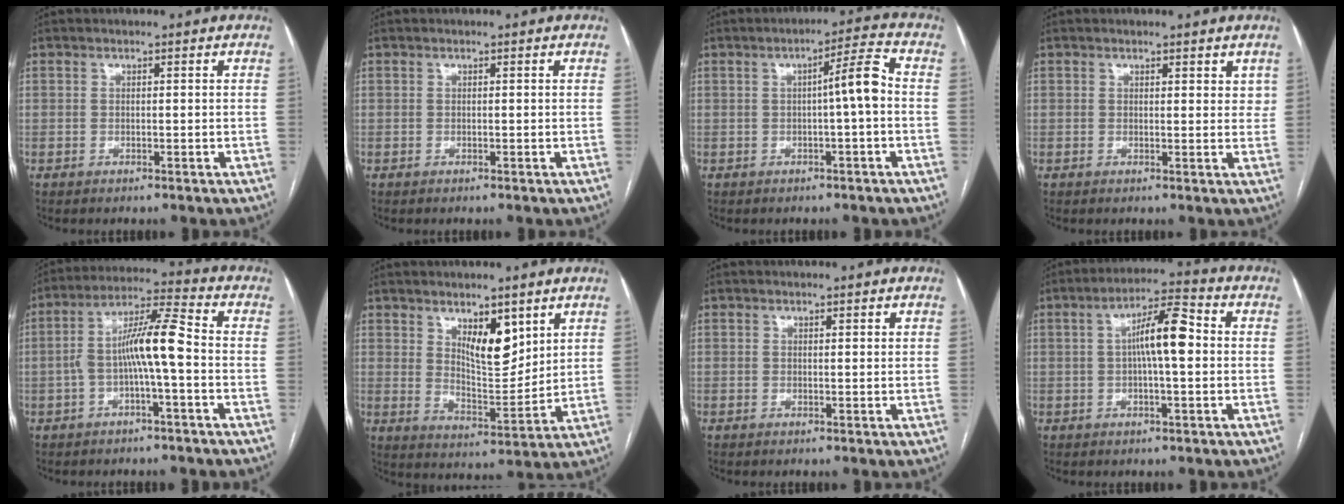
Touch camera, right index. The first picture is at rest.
{"total": 0.0}
{"total": 5.2, "force": [-0.3, -0.1, 5.2], "torque": [-0.076, 0.013, -0.005]}
{"total": 2.4, "force": [1.6, 1.3, 1.3], "torque": [-0.011, -0.002, 0.020]}
{"total": 8.9, "force": [-1.5, 0.7, 8.8], "torque": [-0.164, 0.030, -0.030]}
{"total": 8.1, "force": [4.4, 3.0, 6.1], "torque": [-0.104, -0.011, 0.081]}
{"total": 0.7, "force": [0.4, 0.2, 0.4], "torque": [-0.009, 0.000, 0.005]}
{"total": 8.2, "force": [0.7, 1.4, 8.0], "torque": [-0.142, 0.023, 0.007]}